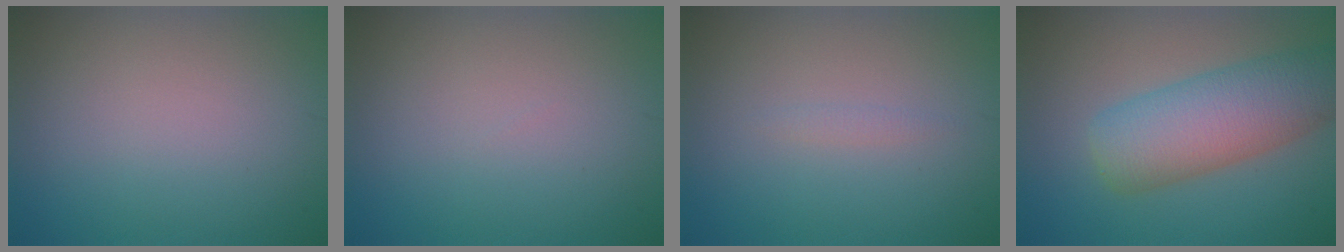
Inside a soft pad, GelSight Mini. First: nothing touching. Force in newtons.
{"total": 0.0}
{"total": 0.6, "press": 0.6, "slide": 0.0}
{"total": 7.5, "press": 7.5, "slide": 0.2}